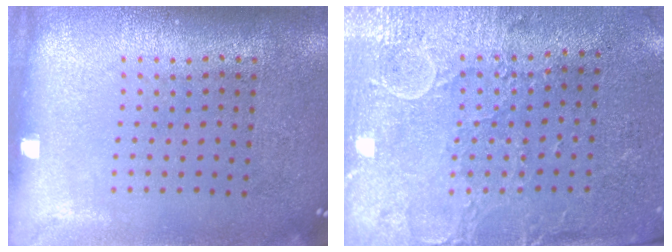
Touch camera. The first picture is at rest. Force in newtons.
{"total": 2.9, "press": 2.5, "slide": 1.5}